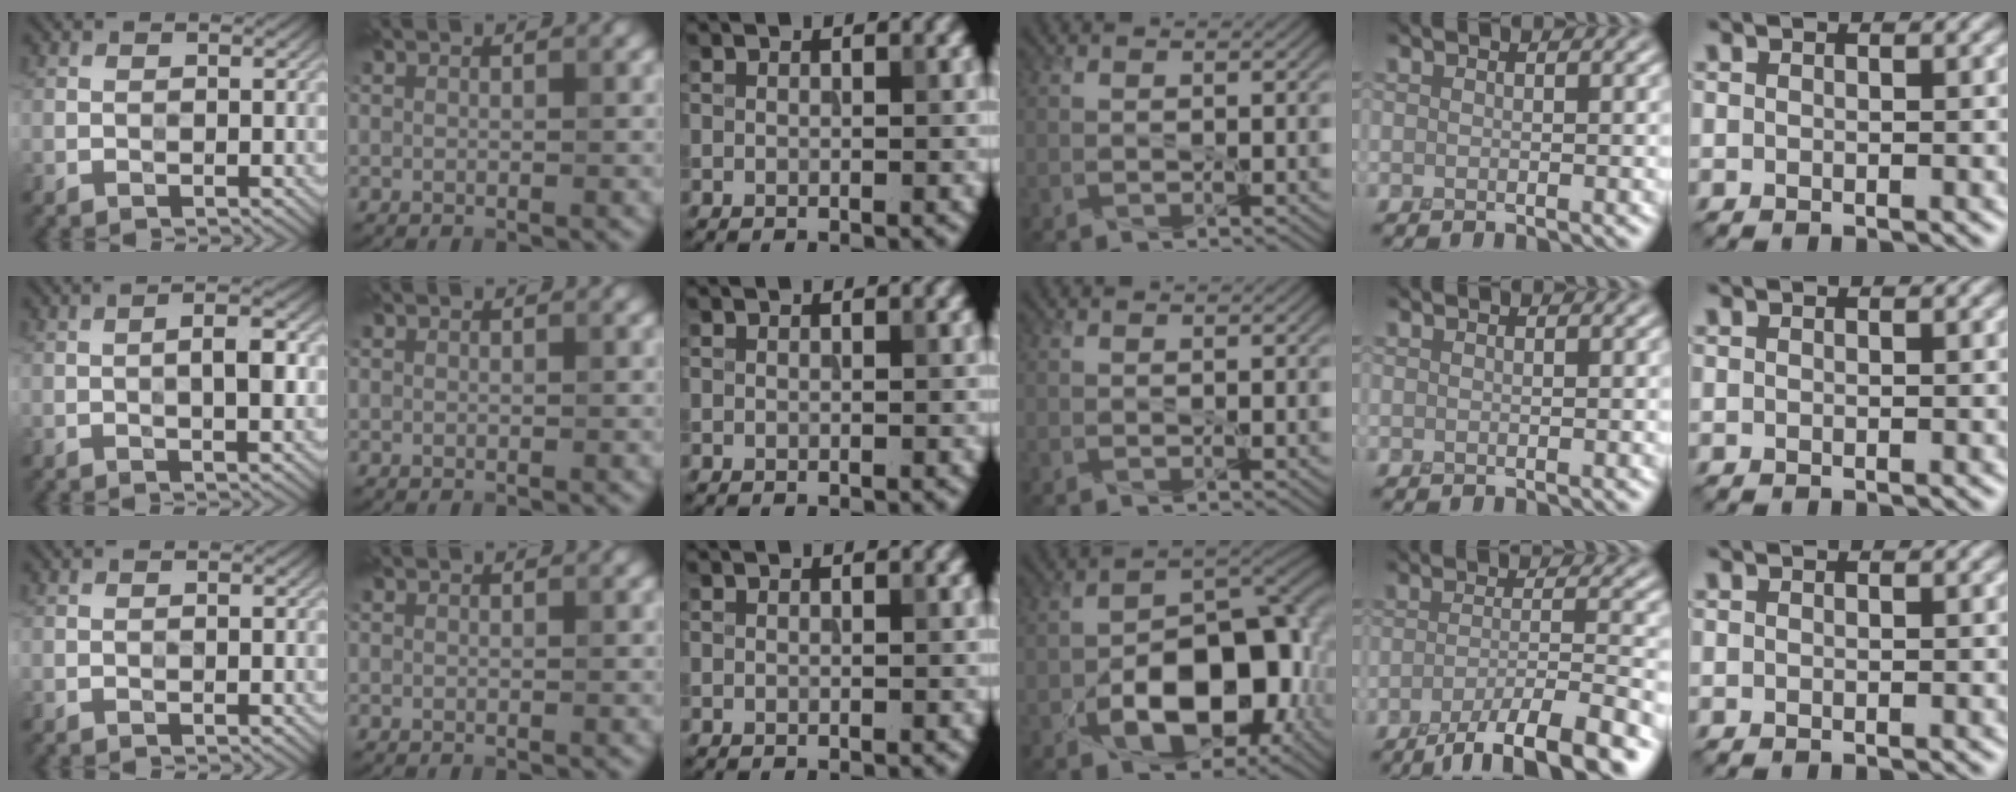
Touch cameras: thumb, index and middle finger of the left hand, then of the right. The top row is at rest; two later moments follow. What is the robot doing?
{"motion": "peel", "object": "bandage"}